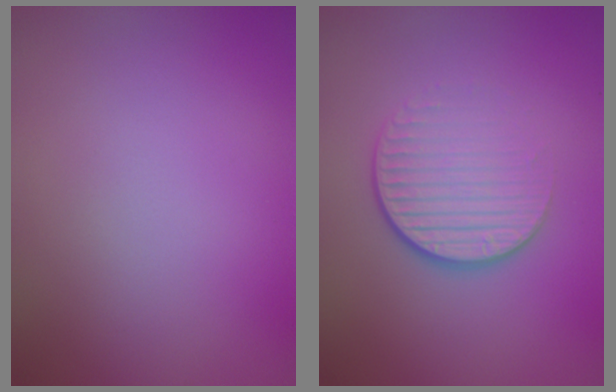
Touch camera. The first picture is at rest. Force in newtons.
{"total": 4.1, "press": 2.6, "slide": 3.2}